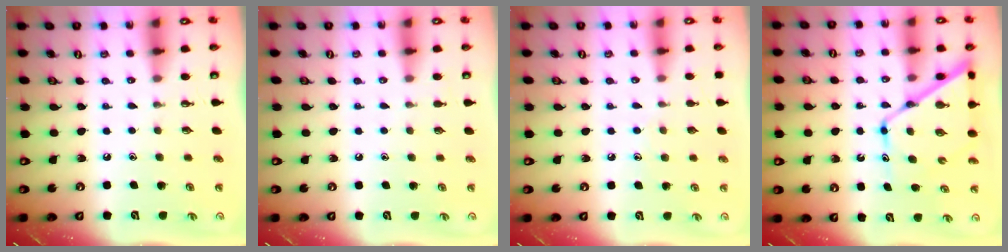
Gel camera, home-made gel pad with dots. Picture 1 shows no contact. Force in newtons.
{"total": 2.8, "press": 2.8, "slide": 0.2}
{"total": 6.1, "press": 6.1, "slide": 0.6}
{"total": 12.8, "press": 12.8, "slide": 1.1}